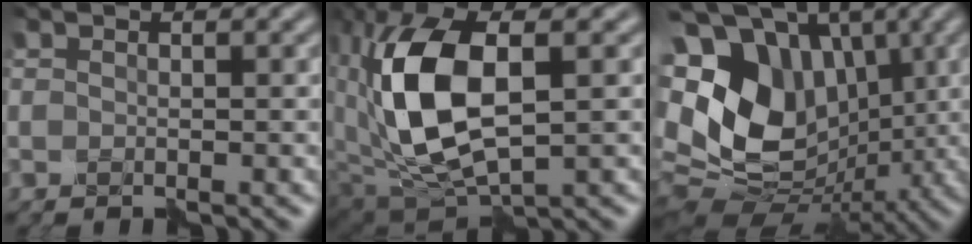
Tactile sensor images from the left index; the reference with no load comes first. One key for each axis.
{"total": 10.9, "fx": 1.2, "fy": 5.9, "fz": 9.1, "tx": -0.198, "ty": 0.002, "tz": 0.029}
{"total": 16.2, "fx": 2.3, "fy": 12.2, "fz": 10.5, "tx": -0.217, "ty": 0.001, "tz": 0.059}